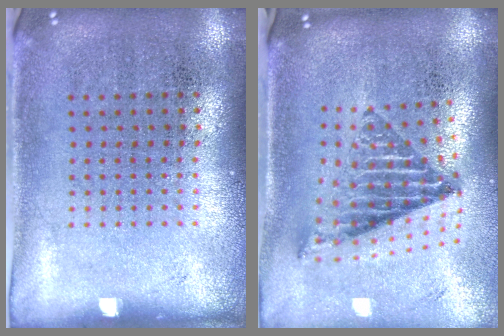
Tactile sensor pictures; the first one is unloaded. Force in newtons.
{"total": 1.7, "press": 1.4, "slide": 1.1}